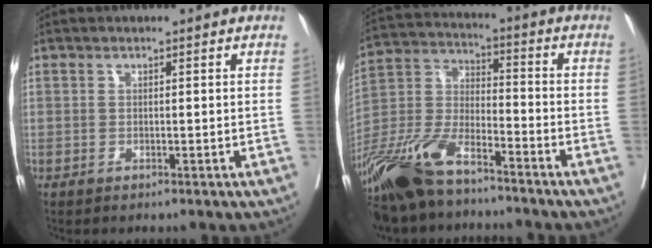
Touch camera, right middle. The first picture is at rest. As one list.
[{"total": 15.8, "force": [-11.6, 4.5, 9.7], "torque": [-0.216, -0.016, -0.222]}]